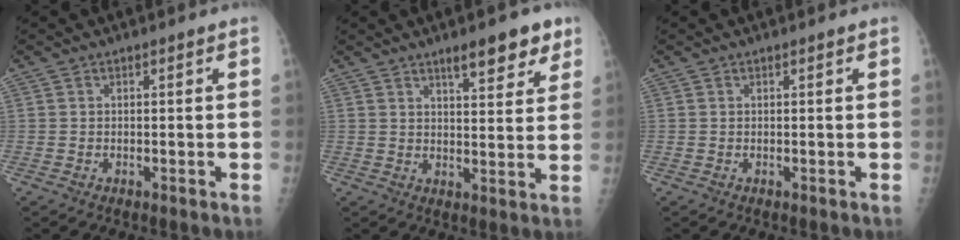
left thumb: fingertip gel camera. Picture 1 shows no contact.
{"total": 8.6, "force": [5.6, 2.7, 5.9], "torque": [-0.056, -0.030, 0.078]}
{"total": 0.0}